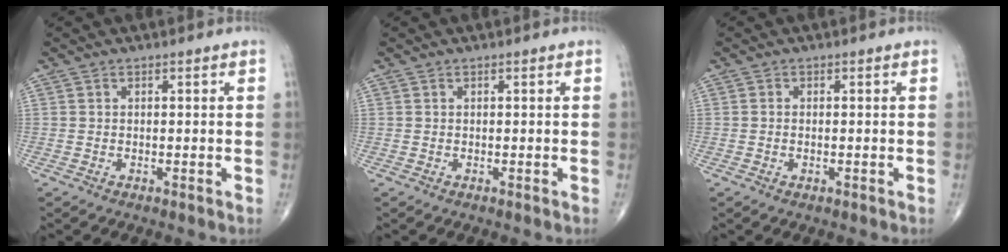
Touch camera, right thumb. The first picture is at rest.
{"total": 0.0}
{"total": 0.6, "force": [-0.1, 0.3, 0.4], "torque": [-0.010, -0.001, -0.001]}